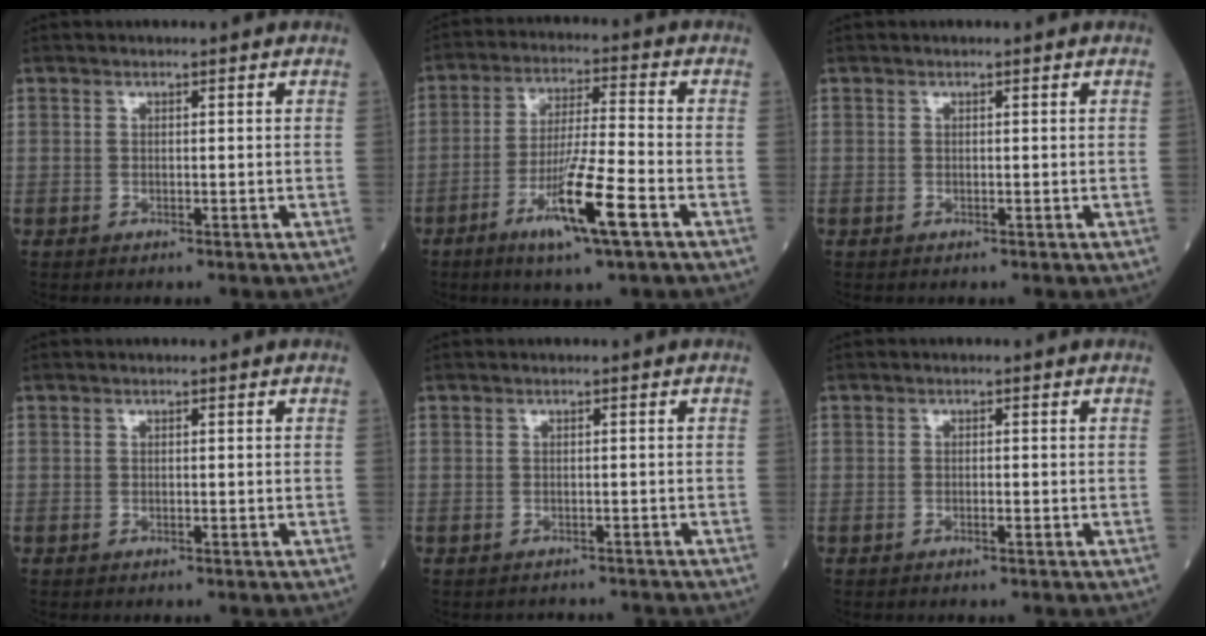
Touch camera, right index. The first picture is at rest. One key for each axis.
{"total": 11.1, "fx": -5.2, "fy": 0.0, "fz": 9.8, "tx": -0.179, "ty": -0.017, "tz": -0.096}
{"total": 0.0}
{"total": 0.0}
{"total": 3.3, "fx": -3.2, "fy": 0.8, "fz": 0.2, "tx": 0.002, "ty": 0.000, "tz": -0.040}
{"total": 0.6, "fx": -0.3, "fy": 0.1, "fz": 0.5, "tx": -0.007, "ty": 0.001, "tz": -0.005}